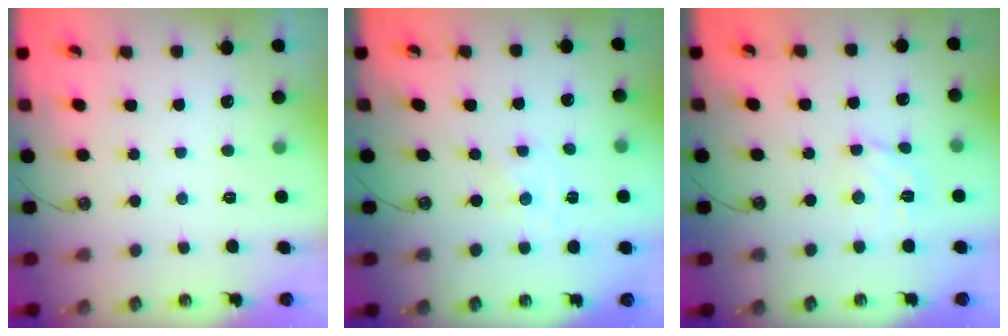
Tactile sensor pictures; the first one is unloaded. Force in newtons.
{"total": 0.0}
{"total": 6.3, "press": 6.3, "slide": 0.5}